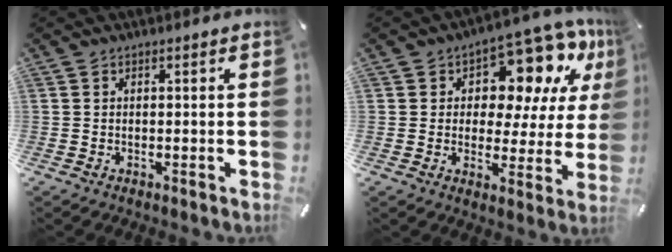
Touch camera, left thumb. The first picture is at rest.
{"total": 13.9, "force": [9.1, 7.4, 7.4], "torque": [-0.103, -0.069, 0.156]}